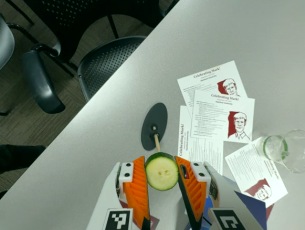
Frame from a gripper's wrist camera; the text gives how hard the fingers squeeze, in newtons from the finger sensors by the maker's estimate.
{"total": 9.2, "left": 8.9, "right": 9.6}